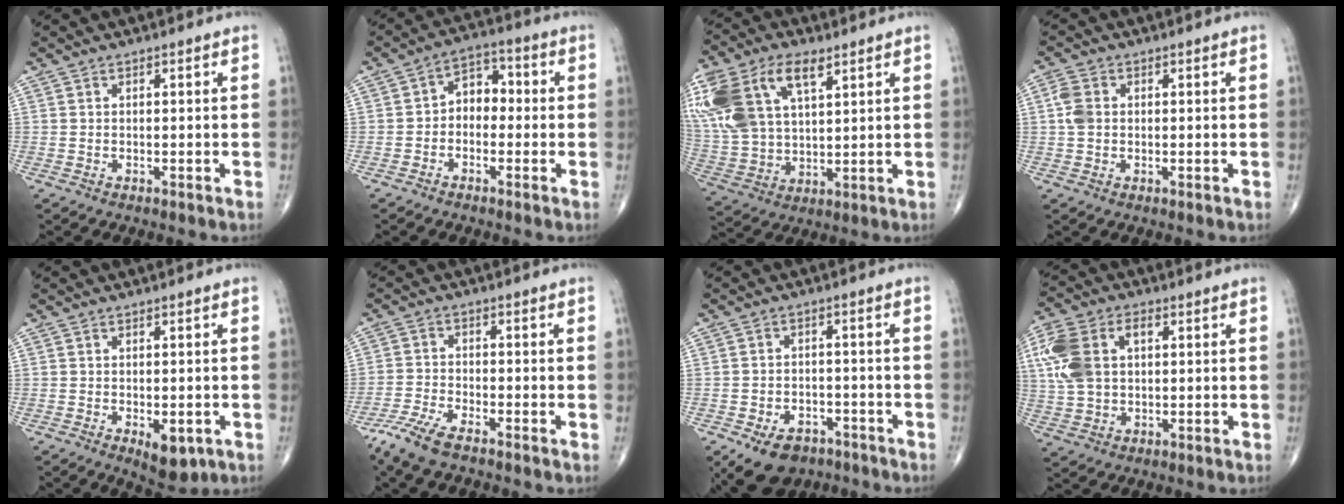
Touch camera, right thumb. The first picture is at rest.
{"total": 6.4, "force": [-0.7, 4.7, 4.3], "torque": [-0.037, 0.030, -0.028]}
{"total": 21.9, "force": [9.5, 12.3, 15.5], "torque": [-0.351, 0.009, 0.183]}
{"total": 3.8, "force": [0.3, 2.9, 2.5], "torque": [-0.053, 0.007, 0.002]}
{"total": 5.8, "force": [-1.9, 2.9, 4.7], "torque": [-0.055, -0.005, -0.017]}
{"total": 6.5, "force": [-4.9, 1.6, 3.9], "torque": [-0.102, 0.004, -0.104]}
{"total": 9.9, "force": [-6.2, 6.4, 4.2], "torque": [-0.056, 0.035, -0.089]}
{"total": 13.1, "force": [2.6, 8.6, 9.5], "torque": [-0.205, 0.019, 0.049]}